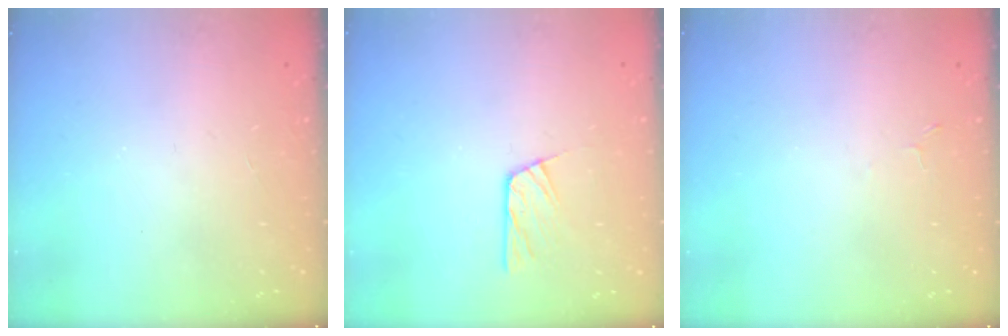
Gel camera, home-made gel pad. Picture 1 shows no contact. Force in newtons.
{"total": 7.9, "press": 7.9, "slide": 0.6}
{"total": 1.9, "press": 1.9, "slide": 0.3}